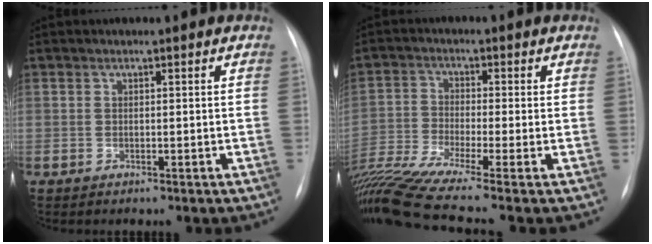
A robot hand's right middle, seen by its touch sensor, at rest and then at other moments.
{"total": 12.2, "force": [-9.3, -1.3, 7.7], "torque": [-0.153, -0.017, -0.169]}